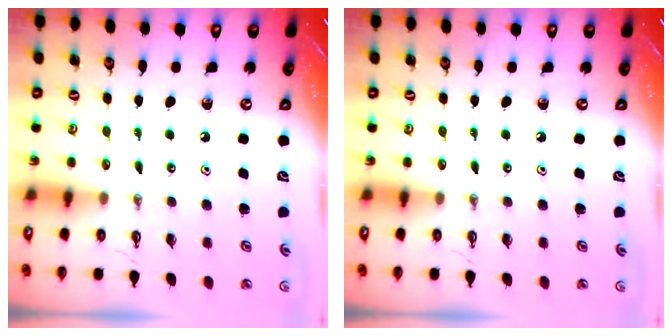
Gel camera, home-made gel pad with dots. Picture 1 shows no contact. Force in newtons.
{"total": 0.0}